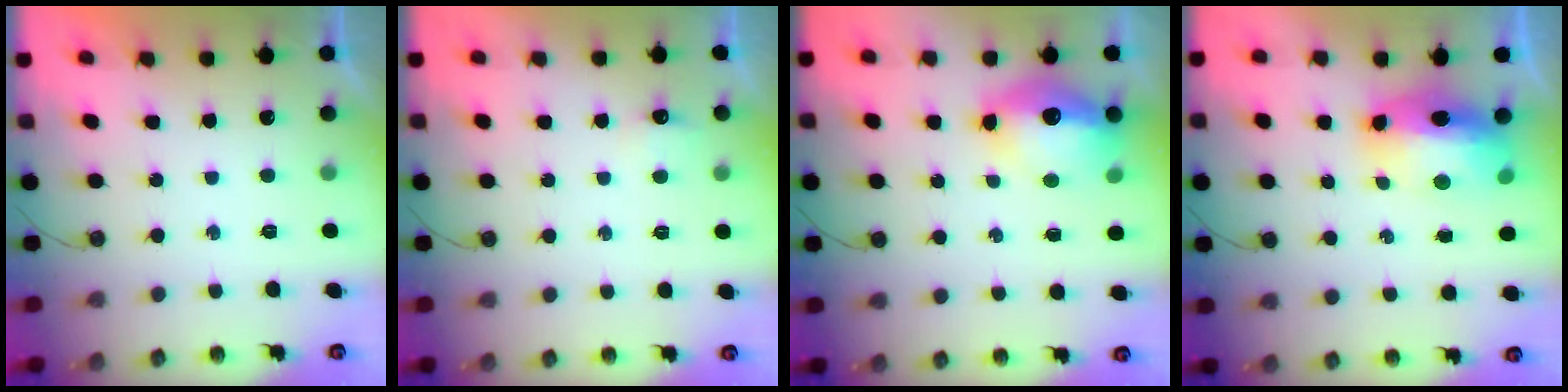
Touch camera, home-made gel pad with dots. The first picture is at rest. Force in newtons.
{"total": 4.1, "press": 4.0, "slide": 1.0}
{"total": 14.7, "press": 14.6, "slide": 1.4}
{"total": 13.4, "press": 13.3, "slide": 1.6}